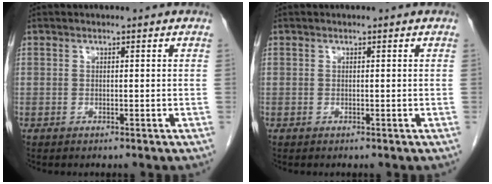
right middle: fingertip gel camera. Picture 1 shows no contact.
{"total": 0.0}